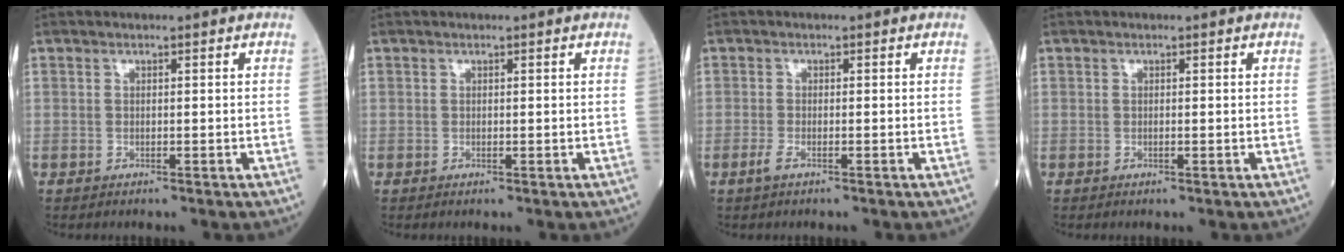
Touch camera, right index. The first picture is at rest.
{"total": 0.0}
{"total": 1.7, "force": [-1.1, 0.2, 1.3], "torque": [-0.033, -0.004, -0.023]}
{"total": 0.0}